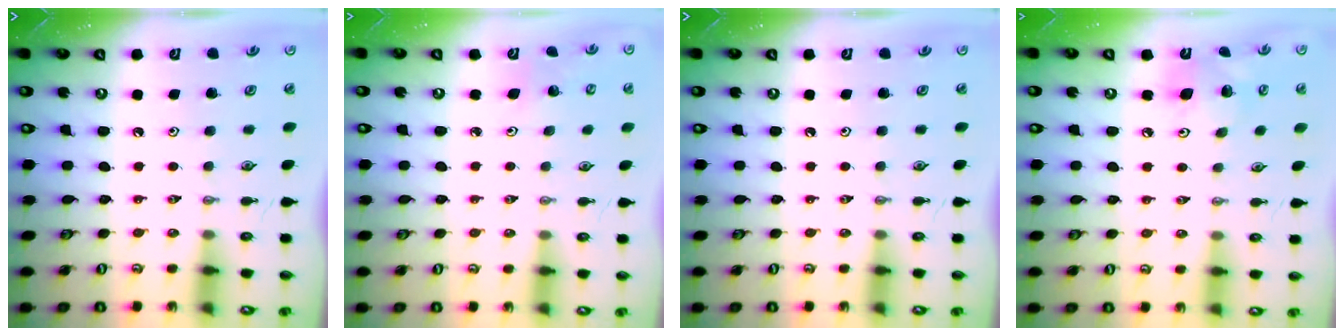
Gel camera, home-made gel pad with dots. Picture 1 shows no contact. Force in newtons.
{"total": 3.7, "press": 3.7, "slide": 0.4}
{"total": 0.0}
{"total": 11.3, "press": 11.2, "slide": 1.4}